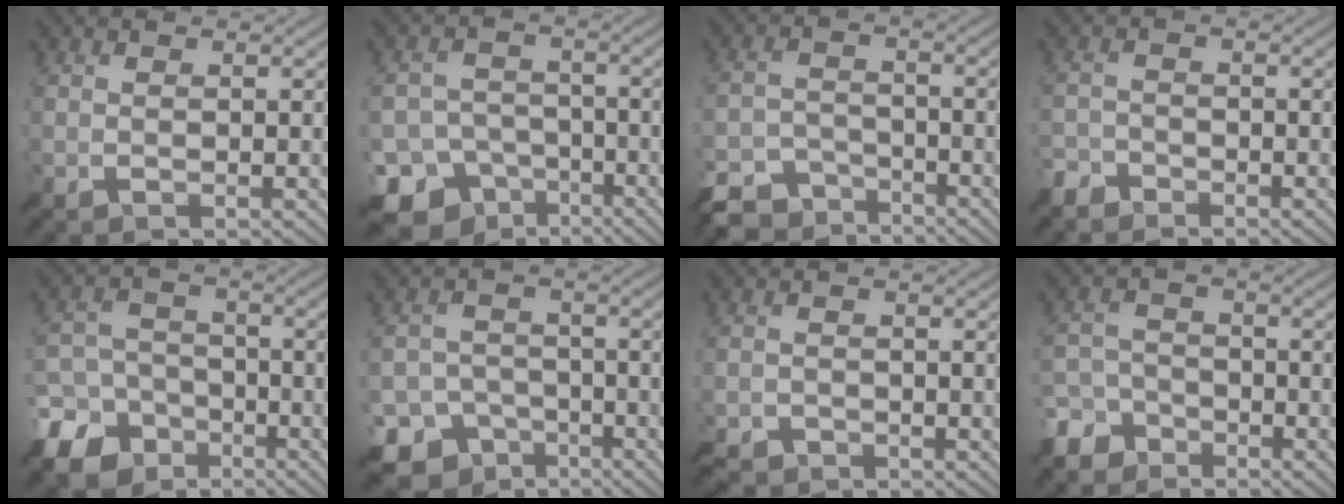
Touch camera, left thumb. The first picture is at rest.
{"total": 13.0, "force": [-8.0, 9.6, 3.4], "torque": [-0.097, -0.035, -0.134]}
{"total": 7.7, "force": [-6.6, 3.1, 2.4], "torque": [-0.050, -0.011, -0.125]}
{"total": 2.6, "force": [-2.2, 1.3, 0.2], "torque": [-0.004, 0.000, -0.057]}
{"total": 12.1, "force": [-7.1, 9.1, 3.7], "torque": [-0.115, -0.034, -0.138]}
{"total": 11.1, "force": [-7.1, 8.2, 2.5], "torque": [-0.070, -0.026, -0.122]}
{"total": 2.9, "force": [-2.6, 1.0, 0.6], "torque": [-0.013, -0.005, -0.058]}
{"total": 6.3, "force": [-4.7, 4.0, 1.4], "torque": [-0.023, -0.004, -0.102]}